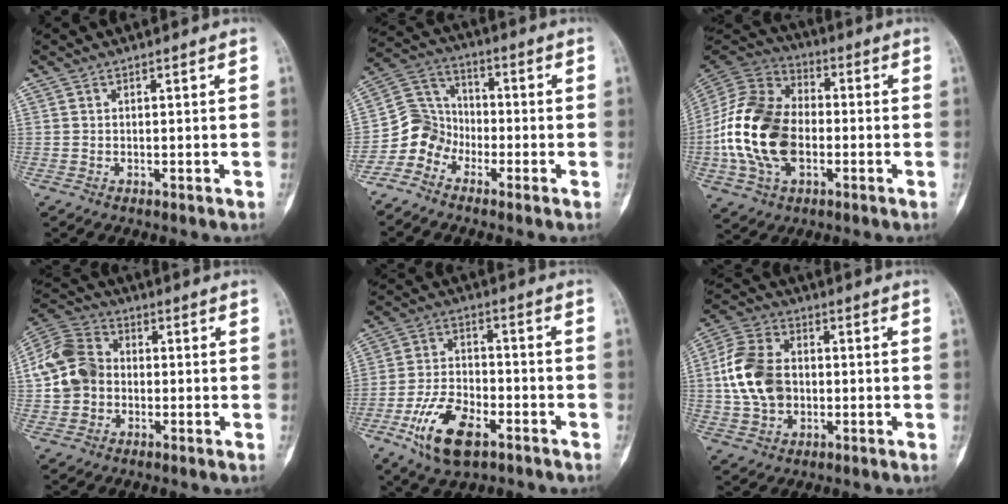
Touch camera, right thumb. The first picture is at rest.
{"total": 7.6, "force": [-4.4, 6.1, 0.8], "torque": [0.003, 0.054, -0.104]}
{"total": 19.8, "force": [-3.0, 13.6, 14.1], "torque": [-0.267, 0.020, -0.056]}
{"total": 11.2, "force": [-0.4, 9.6, 5.8], "torque": [-0.104, 0.030, -0.019]}
{"total": 12.7, "force": [-6.3, 6.4, 9.0], "torque": [-0.159, 0.022, -0.113]}
{"total": 12.8, "force": [0.1, 9.7, 8.4], "torque": [-0.152, 0.016, -0.001]}